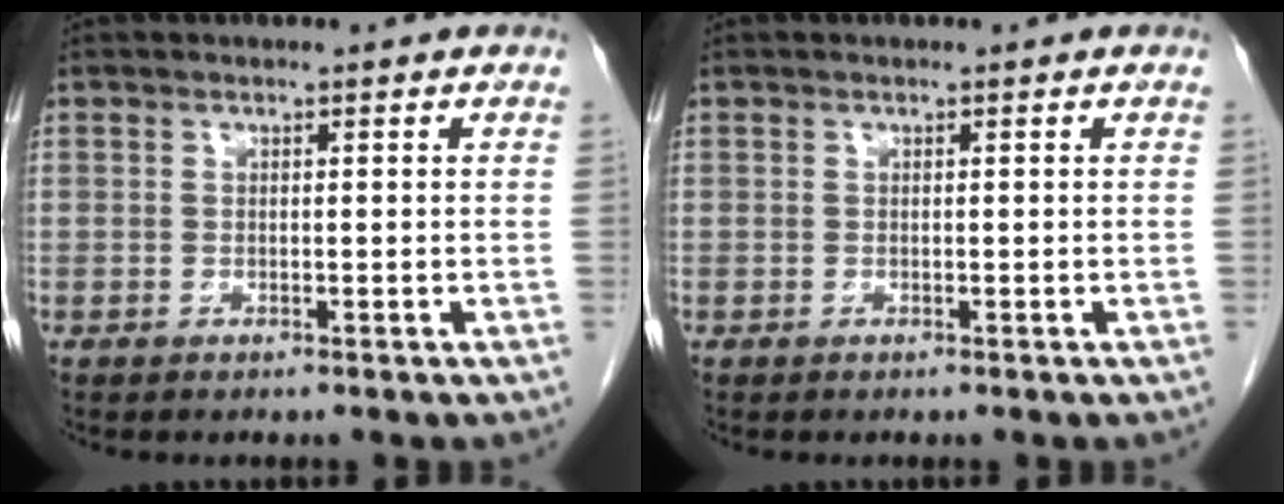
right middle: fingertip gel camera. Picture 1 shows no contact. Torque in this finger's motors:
{"motor_torque": [0.00, 0.00, 0.00, 0.00]}